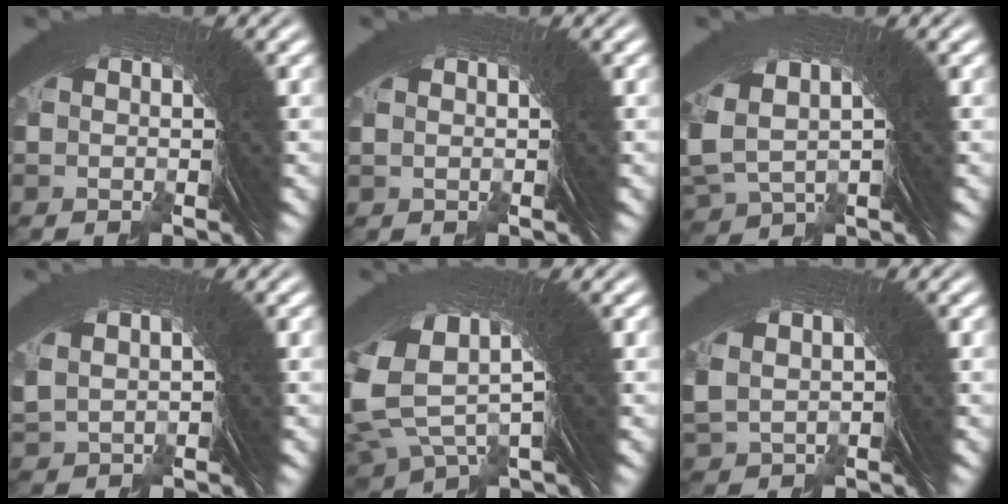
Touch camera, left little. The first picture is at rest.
{"total": 0.0}
{"total": 4.9, "force": [0.9, 3.7, 3.0], "torque": [-0.086, -0.018, 0.032]}
{"total": 0.9, "force": [0.5, 0.7, 0.3], "torque": [-0.013, -0.010, 0.025]}
{"total": 9.4, "force": [2.9, 5.7, 6.8], "torque": [-0.145, -0.003, 0.050]}
{"total": 1.4, "force": [0.5, 1.1, 0.6], "torque": [-0.020, -0.012, 0.025]}